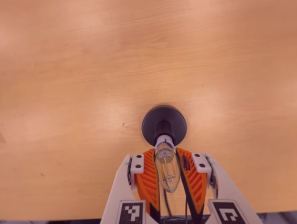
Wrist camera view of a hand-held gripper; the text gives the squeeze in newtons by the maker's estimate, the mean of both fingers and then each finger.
{"total": 19.8, "left": 19.2, "right": 20.3}